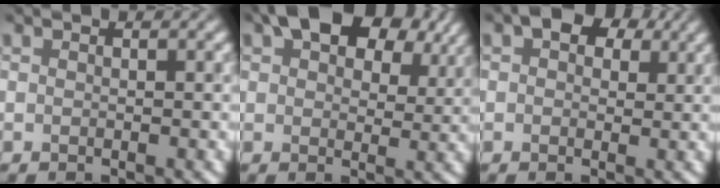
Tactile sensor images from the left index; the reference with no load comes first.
{"total": 10.8, "force": [6.2, 5.7, 6.7], "torque": [-0.104, 0.024, 0.087]}
{"total": 4.1, "force": [2.0, 2.4, 2.6], "torque": [-0.032, 0.010, 0.018]}